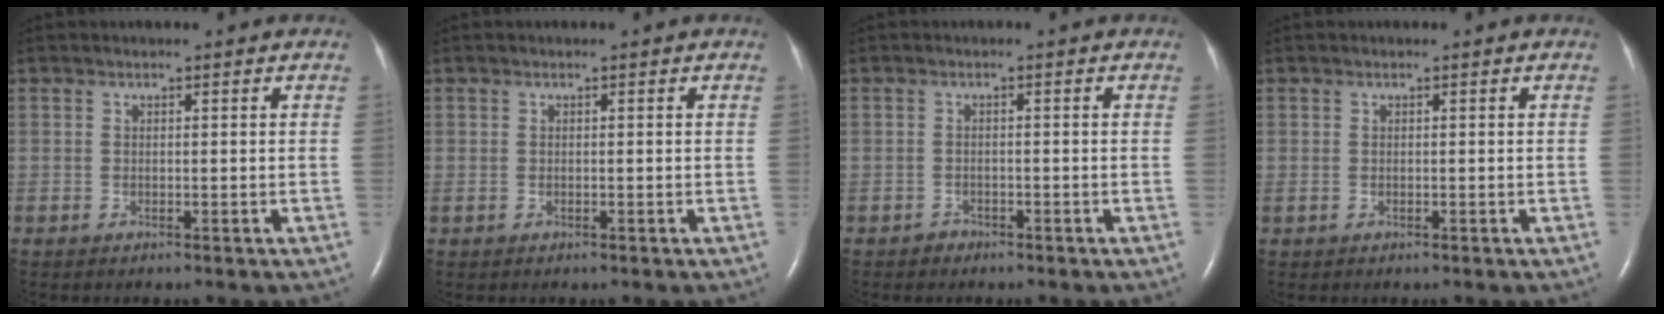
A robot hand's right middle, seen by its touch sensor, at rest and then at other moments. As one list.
[{"total": 0.0}, {"total": 1.1, "force": [-0.9, 0.7, -0.1], "torque": [0.001, 0.003, -0.018]}, {"total": 0.0}]